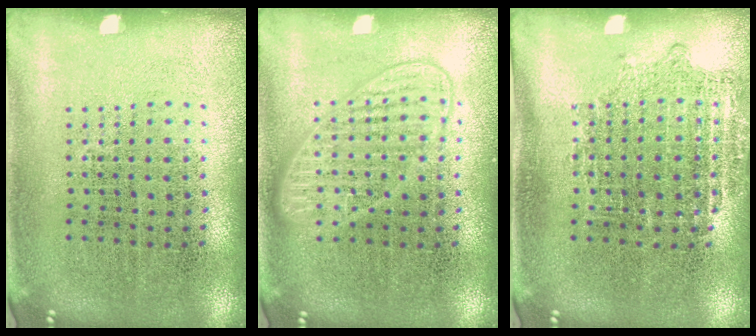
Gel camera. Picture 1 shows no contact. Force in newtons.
{"total": 2.7, "press": 2.7, "slide": 0.4}
{"total": 0.9, "press": 0.9, "slide": 0.2}